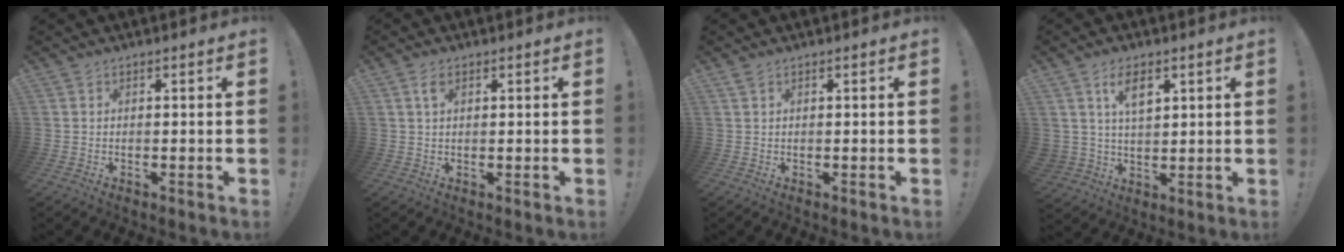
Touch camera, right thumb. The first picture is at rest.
{"total": 2.8, "force": [1.3, 1.4, 2.1], "torque": [-0.035, -0.001, 0.021]}
{"total": 1.0, "force": [0.7, 0.3, 0.7], "torque": [-0.014, 0.001, 0.013]}
{"total": 8.0, "force": [4.5, 5.0, 4.4], "torque": [-0.074, -0.018, 0.082]}